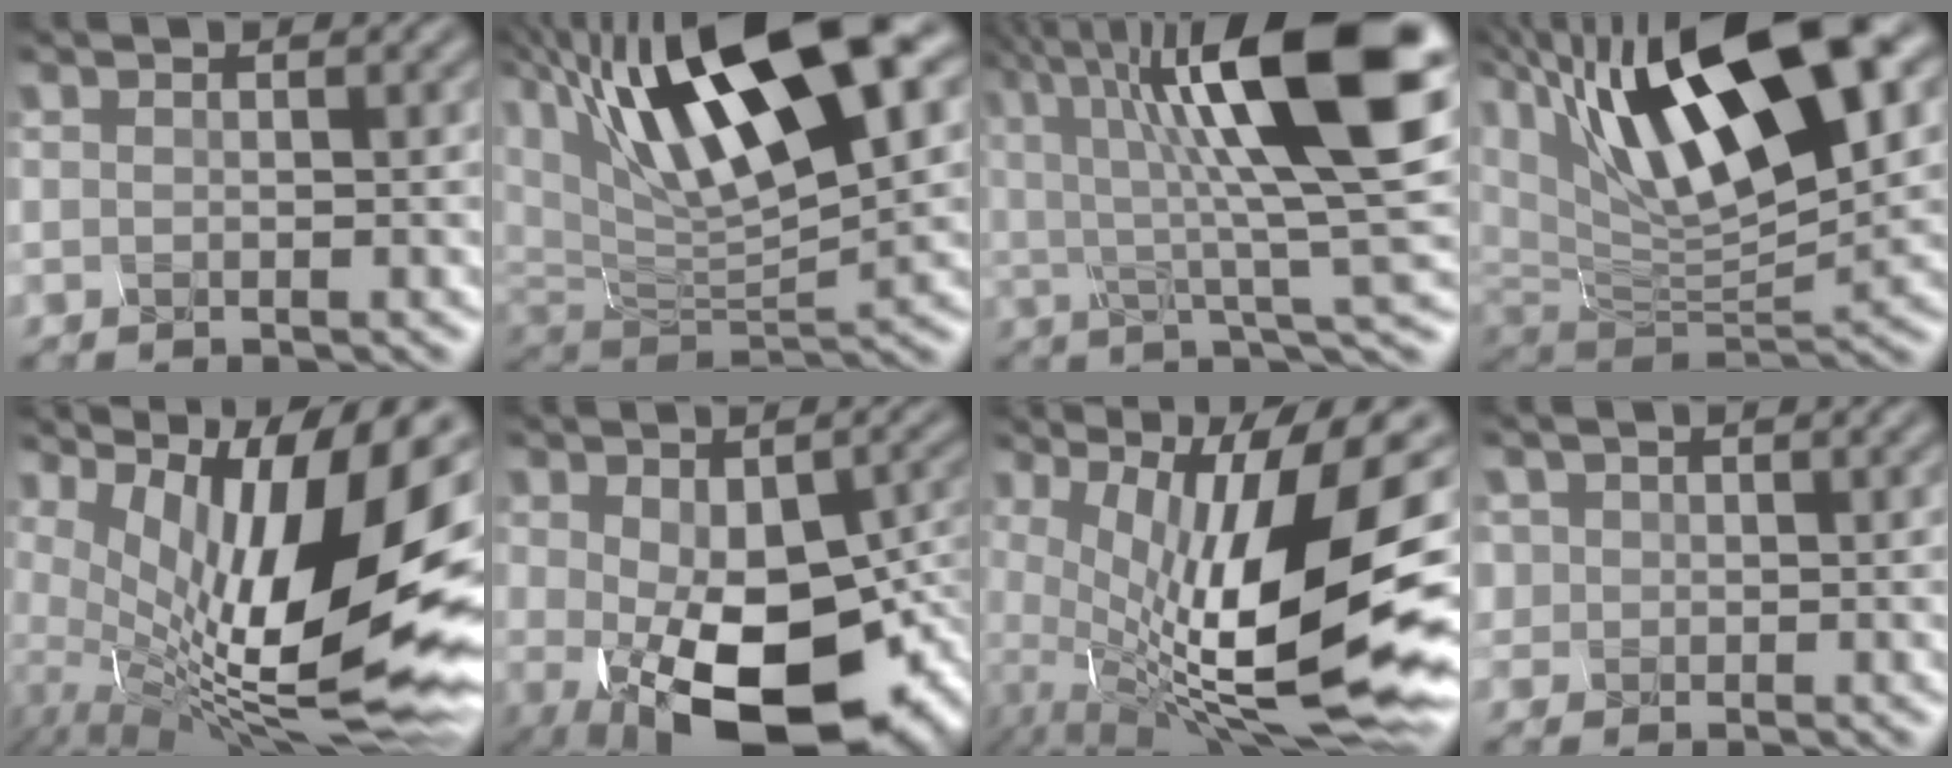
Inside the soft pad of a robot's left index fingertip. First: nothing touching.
{"total": 13.7, "force": [6.4, 4.4, 11.3], "torque": [-0.207, 0.013, 0.116]}
{"total": 13.4, "force": [4.3, 3.0, 12.3], "torque": [-0.205, 0.010, 0.078]}
{"total": 15.0, "force": [6.7, 5.7, 12.2], "torque": [-0.227, 0.013, 0.121]}
{"total": 16.1, "force": [2.0, 5.1, 15.1], "torque": [-0.247, 0.003, 0.052]}
{"total": 13.7, "force": [-4.1, 6.6, 11.2], "torque": [-0.182, -0.044, -0.034]}
{"total": 14.3, "force": [-0.9, 3.9, 13.7], "torque": [-0.256, -0.010, 0.009]}
{"total": 0.9, "force": [0.2, 0.2, -0.9], "torque": [0.001, 0.003, 0.015]}